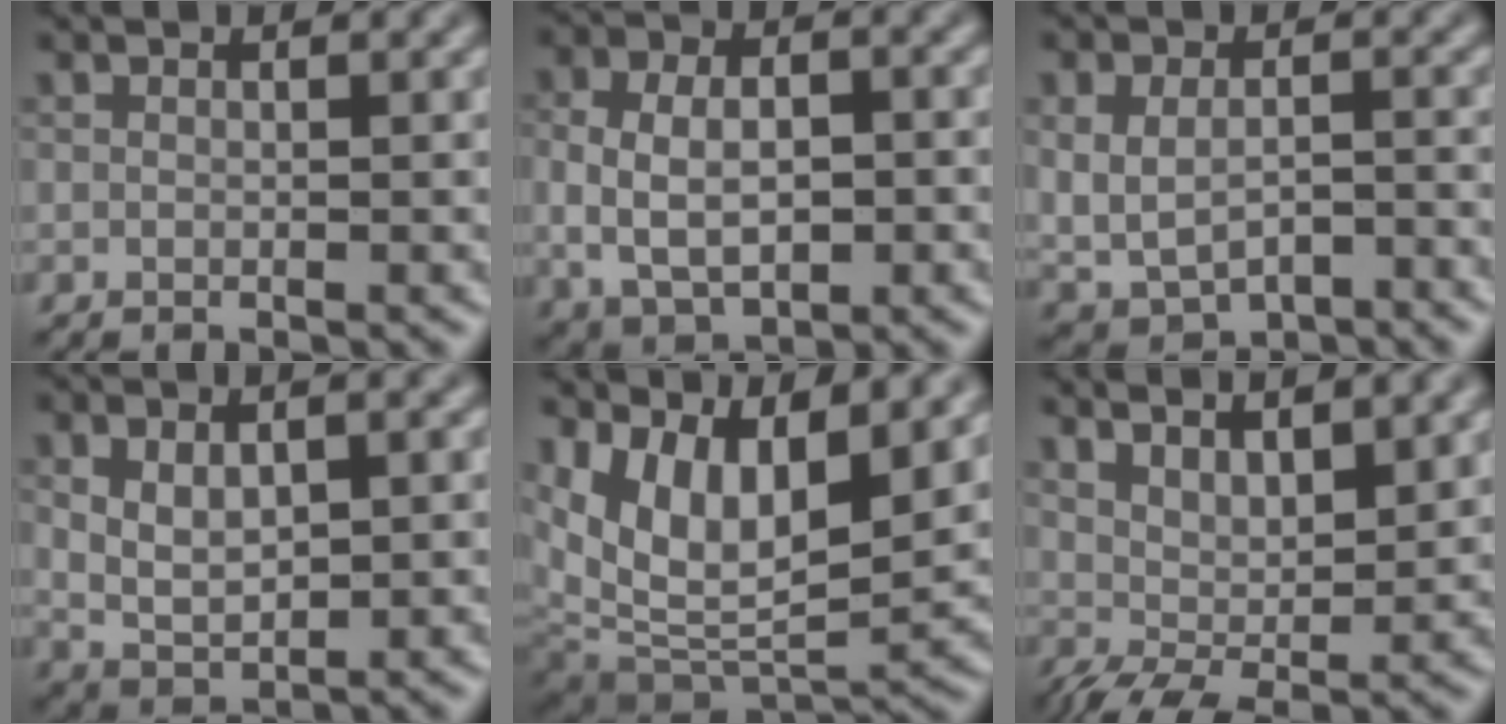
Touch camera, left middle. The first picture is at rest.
{"total": 6.8, "force": [-0.4, 4.3, 5.2], "torque": [-0.094, -0.001, 0.003]}
{"total": 4.6, "force": [-0.8, 3.3, 3.1], "torque": [-0.057, -0.013, -0.002]}
{"total": 5.0, "force": [0.5, 2.9, 4.1], "torque": [-0.084, 0.000, 0.018]}
{"total": 10.2, "force": [3.7, 5.2, 7.9], "torque": [-0.140, -0.017, 0.076]}
{"total": 4.7, "force": [2.3, 1.5, 3.8], "torque": [-0.068, -0.005, 0.044]}